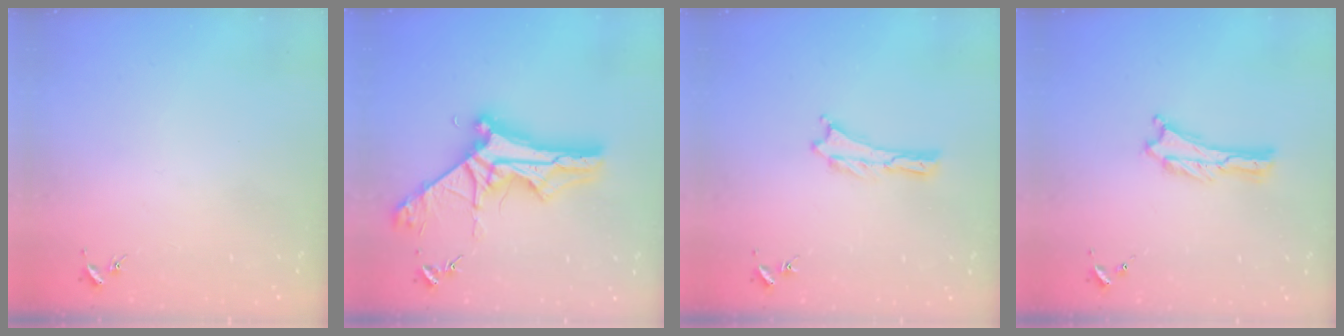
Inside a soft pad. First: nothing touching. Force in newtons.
{"total": 9.4, "press": 9.4, "slide": 1.0}
{"total": 0.0}
{"total": 0.0}